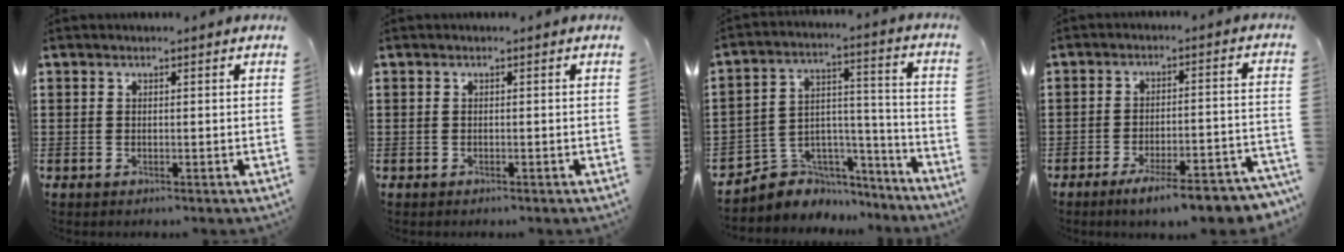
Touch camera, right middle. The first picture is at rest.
{"total": 0.0}
{"total": 5.2, "force": [-4.1, 3.3, 0.1], "torque": [-0.021, 0.003, -0.078]}
{"total": 7.2, "force": [-5.8, 0.4, 4.3], "torque": [-0.062, -0.006, -0.098]}